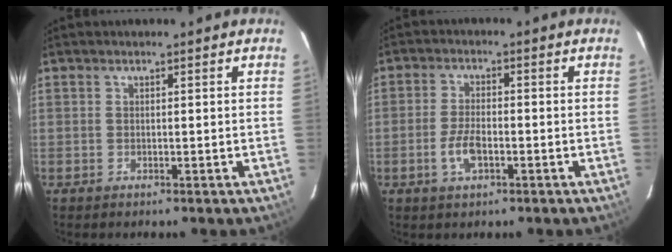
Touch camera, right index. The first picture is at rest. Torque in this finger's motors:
{"motor_torque": [0.71, -0.24, 0.31, 0.06]}